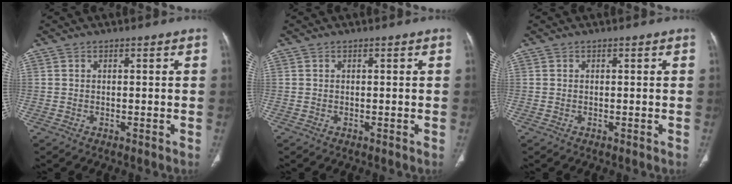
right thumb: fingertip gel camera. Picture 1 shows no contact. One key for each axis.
{"total": 0.0}
{"total": 0.0}